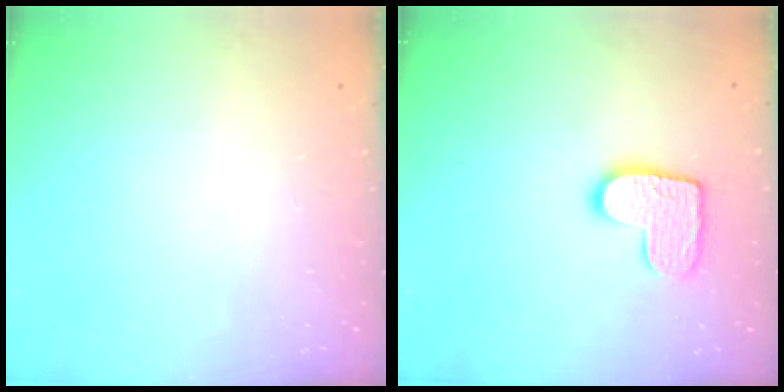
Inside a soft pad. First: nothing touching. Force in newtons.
{"total": 10.7, "press": 10.7, "slide": 0.5}